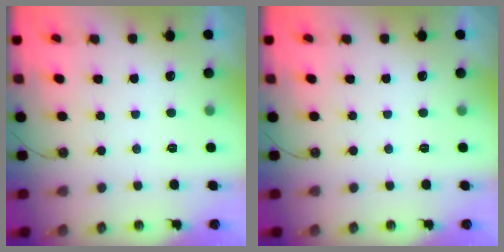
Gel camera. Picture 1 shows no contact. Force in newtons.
{"total": 0.0}